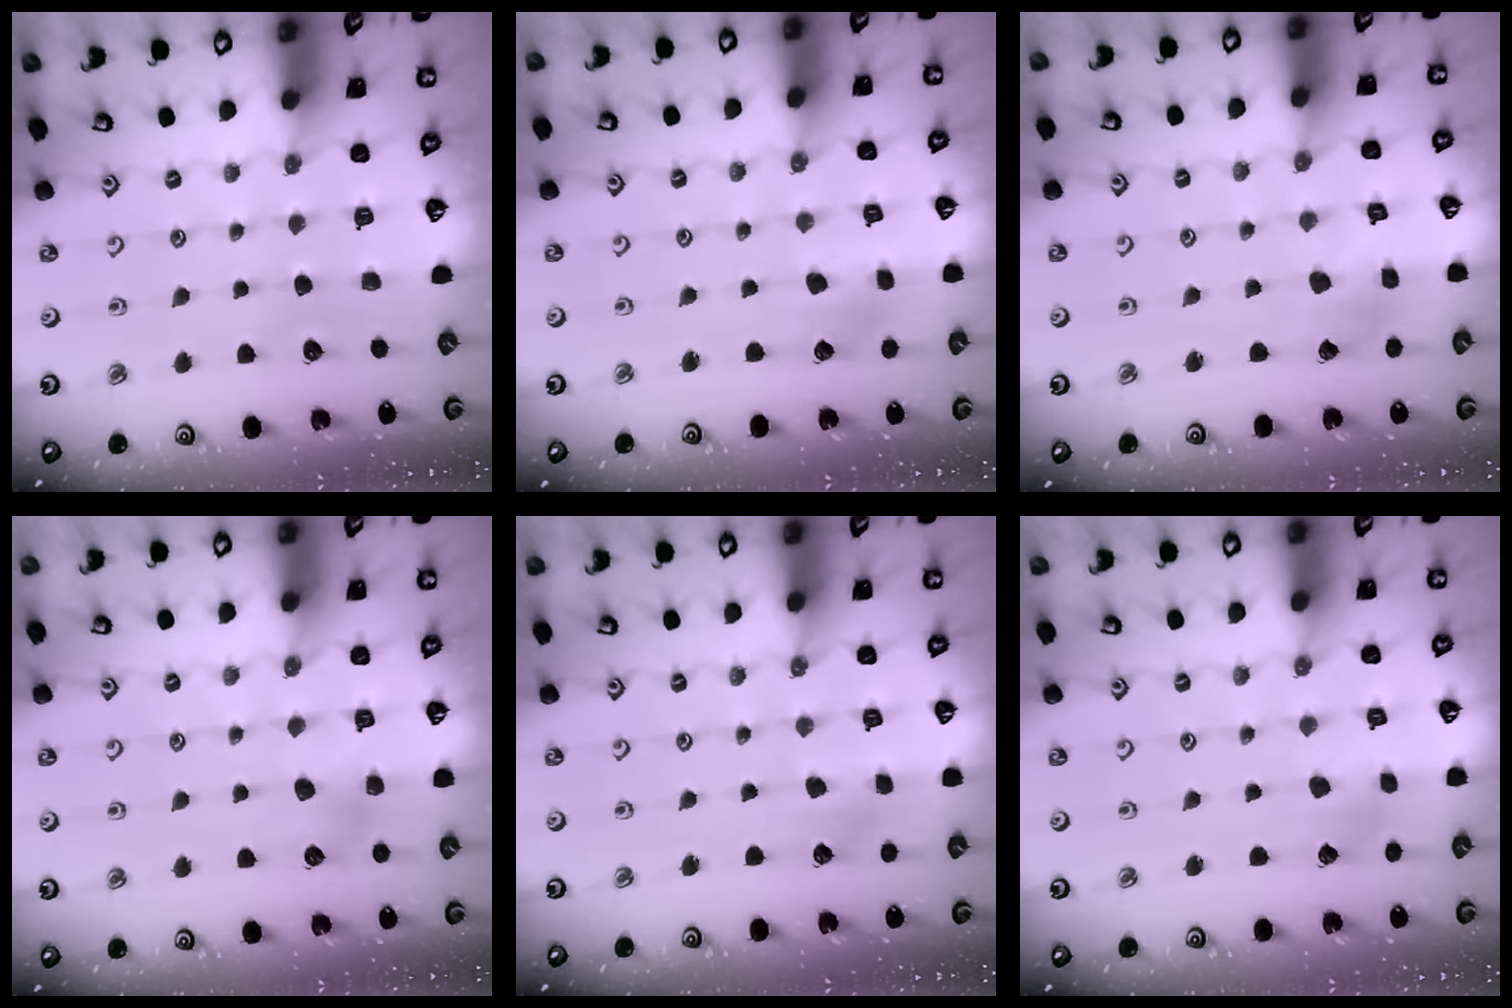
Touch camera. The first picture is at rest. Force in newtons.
{"total": 2.7, "press": 2.7, "slide": 0.3}
{"total": 2.7, "press": 2.6, "slide": 0.3}
{"total": 5.0, "press": 4.9, "slide": 1.0}
{"total": 1.8, "press": 1.8, "slide": 0.2}
{"total": 2.8, "press": 2.8, "slide": 0.1}